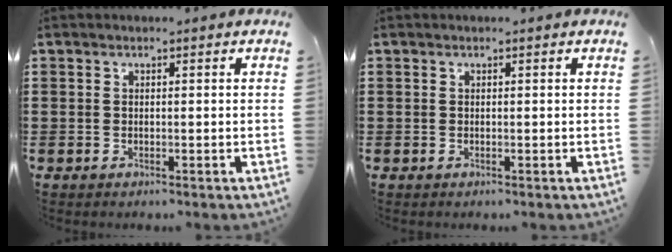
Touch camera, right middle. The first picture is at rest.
{"total": 0.0}